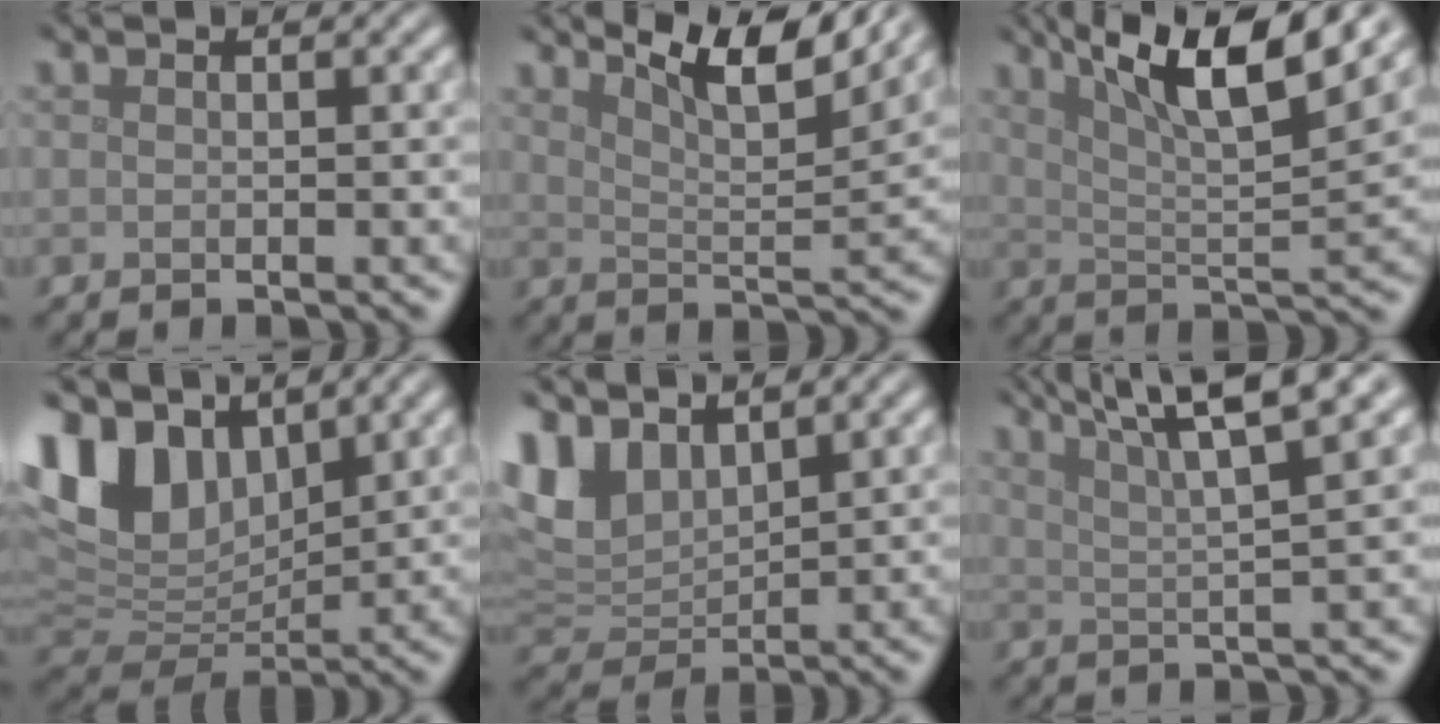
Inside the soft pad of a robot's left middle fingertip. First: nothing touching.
{"total": 7.4, "force": [5.6, 1.5, 4.6], "torque": [-0.077, 0.000, 0.088]}
{"total": 9.4, "force": [5.5, 2.0, 7.3], "torque": [-0.122, 0.006, 0.097]}
{"total": 10.4, "force": [5.4, 6.4, 6.2], "torque": [-0.145, 0.010, 0.097]}
{"total": 5.9, "force": [3.8, 3.4, 3.1], "torque": [-0.082, 0.002, 0.072]}
{"total": 8.0, "force": [5.0, 1.3, 6.0], "torque": [-0.088, 0.018, 0.073]}